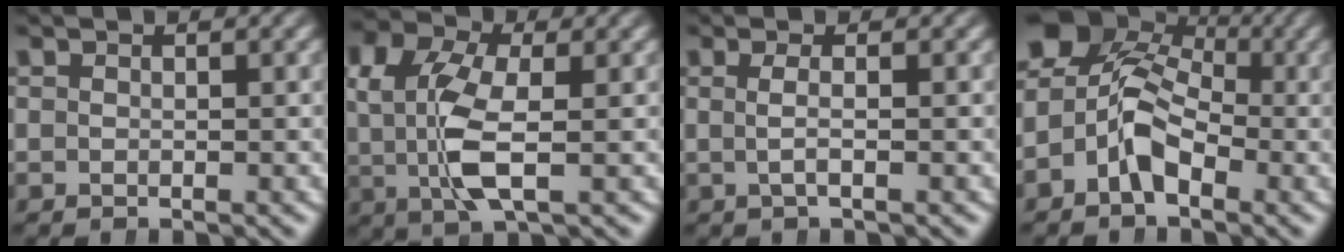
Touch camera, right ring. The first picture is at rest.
{"total": 6.1, "force": [0.6, 3.2, 5.1], "torque": [-0.118, -0.021, 0.019]}
{"total": 1.7, "force": [-0.3, -0.5, 1.6], "torque": [-0.031, -0.008, -0.002]}
{"total": 9.1, "force": [0.3, 7.5, 5.2], "torque": [-0.092, -0.019, -0.001]}